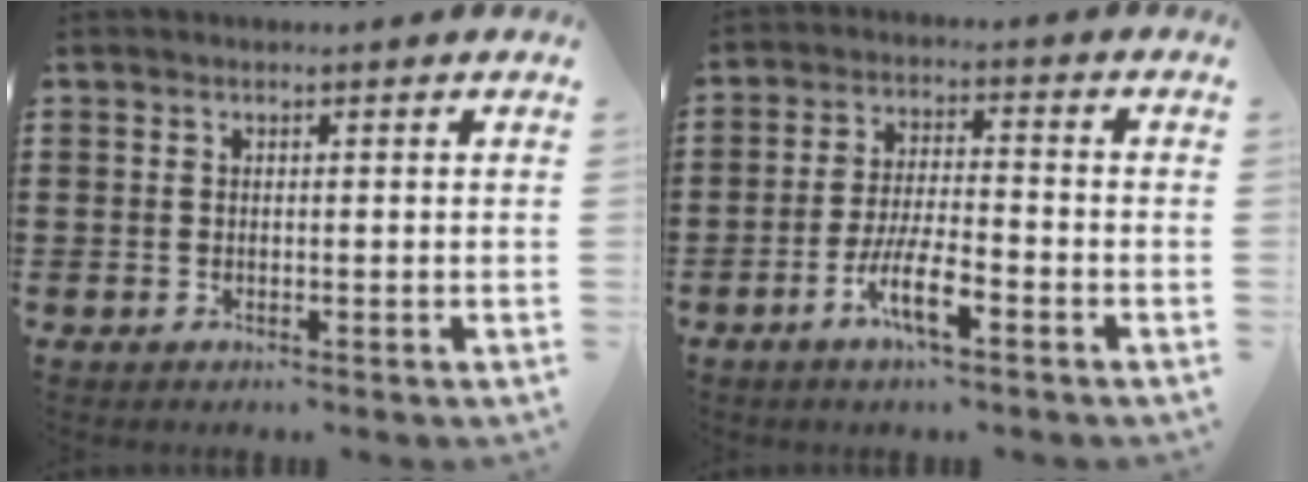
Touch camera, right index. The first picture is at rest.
{"total": 7.5, "force": [-3.8, 1.8, 6.2], "torque": [-0.133, -0.008, -0.075]}